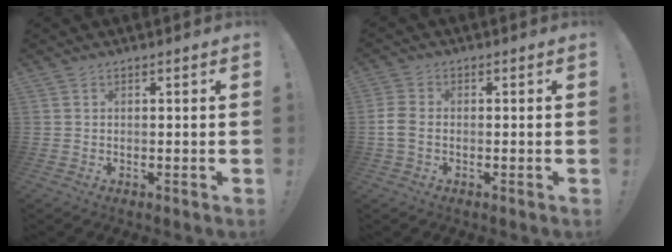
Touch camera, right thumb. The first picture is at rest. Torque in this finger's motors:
{"motor_torque": [-0.20, -0.11, -0.03, 0.03, 0.03]}